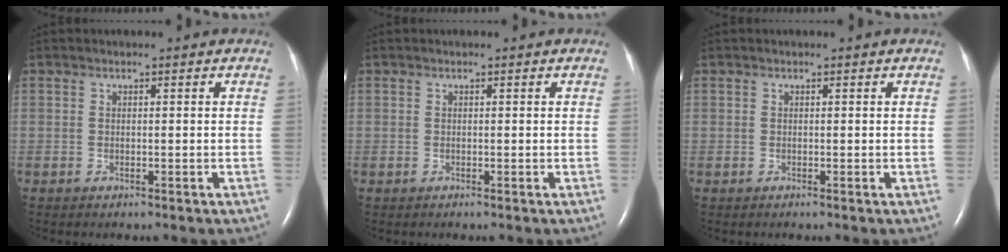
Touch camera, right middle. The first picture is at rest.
{"total": 0.0}
{"total": 0.0}